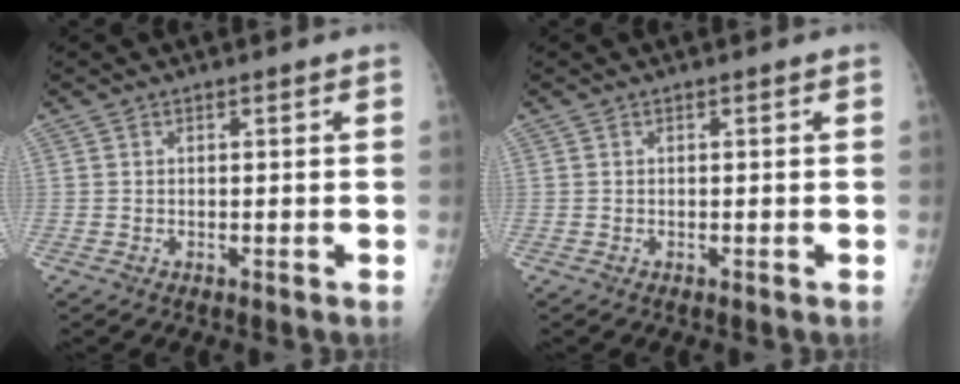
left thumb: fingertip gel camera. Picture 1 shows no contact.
{"total": 0.0}